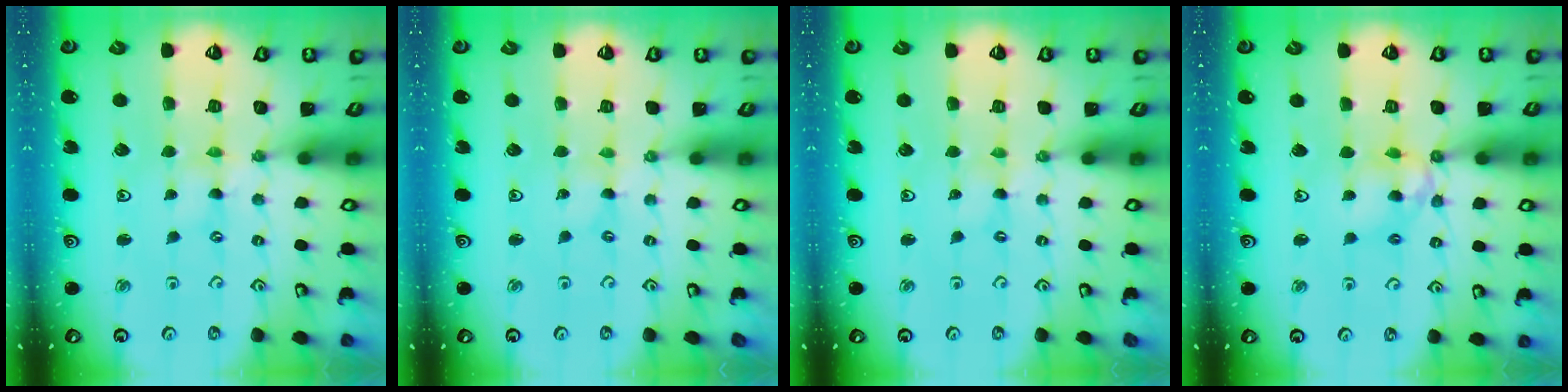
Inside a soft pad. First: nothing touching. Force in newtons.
{"total": 0.0}
{"total": 0.0}
{"total": 10.9, "press": 10.9, "slide": 1.0}